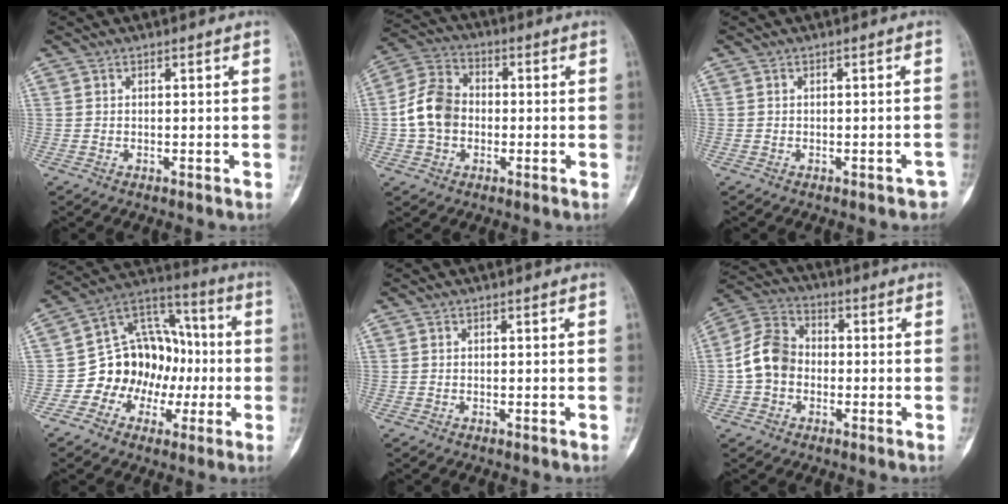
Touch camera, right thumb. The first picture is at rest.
{"total": 9.6, "force": [-0.9, 7.4, 6.0], "torque": [-0.101, 0.025, -0.027]}
{"total": 2.4, "force": [-1.8, 1.1, 1.1], "torque": [-0.008, 0.015, -0.016]}
{"total": 15.5, "force": [-2.9, 13.0, 8.0], "torque": [-0.069, 0.063, -0.051]}
{"total": 0.0}
{"total": 9.2, "force": [-1.1, 7.3, 5.5], "torque": [-0.092, 0.029, -0.035]}